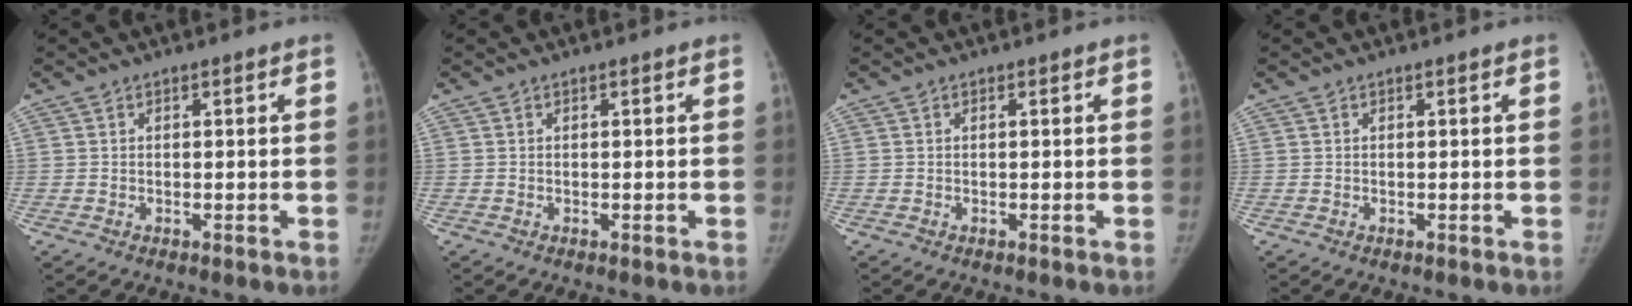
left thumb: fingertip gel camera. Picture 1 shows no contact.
{"total": 0.0}
{"total": 0.0}
{"total": 0.0}